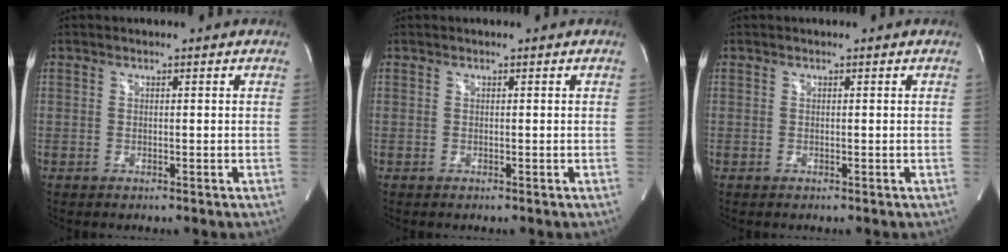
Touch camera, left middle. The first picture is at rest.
{"total": 0.0}
{"total": 0.0}